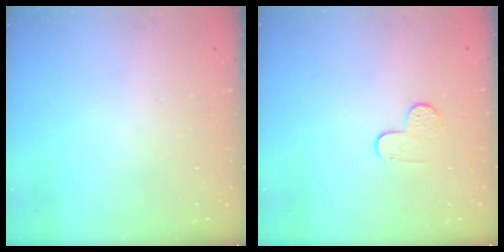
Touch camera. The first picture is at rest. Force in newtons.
{"total": 5.8, "press": 5.7, "slide": 0.6}